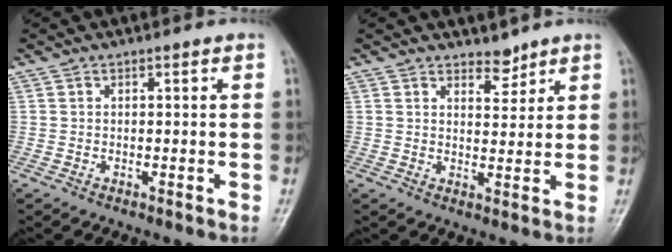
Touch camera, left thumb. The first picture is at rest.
{"total": 3.1, "force": [2.7, 1.4, 0.7], "torque": [0.009, -0.022, 0.042]}